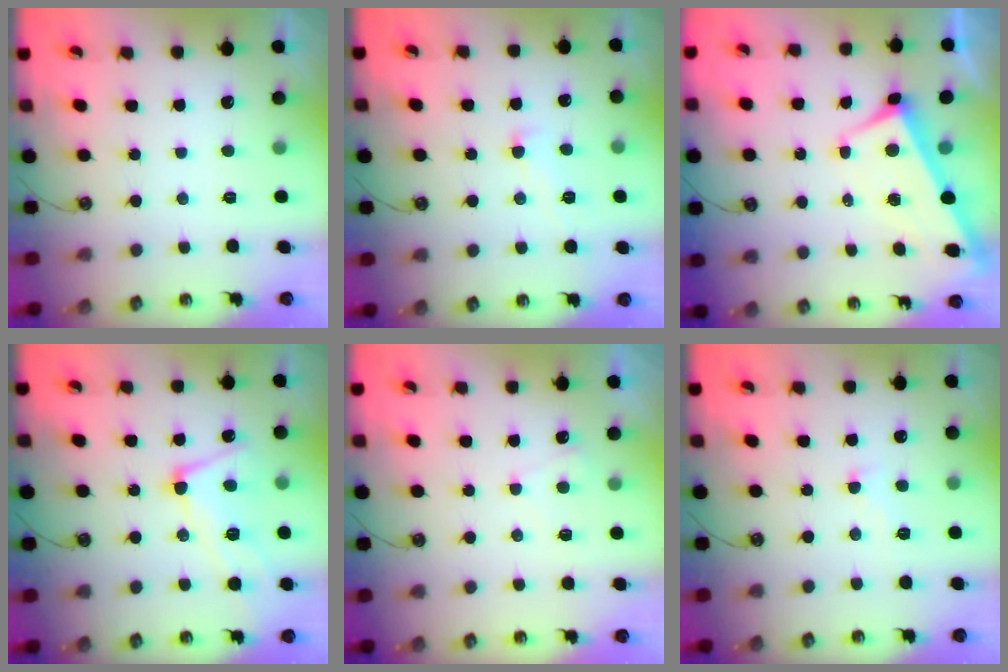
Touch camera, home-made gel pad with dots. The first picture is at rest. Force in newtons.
{"total": 1.2, "press": 1.2, "slide": 0.2}
{"total": 2.9, "press": 2.7, "slide": 0.9}
{"total": 4.9, "press": 4.7, "slide": 1.4}
{"total": 5.4, "press": 5.4, "slide": 0.3}
{"total": 0.8, "press": 0.4, "slide": 0.7}